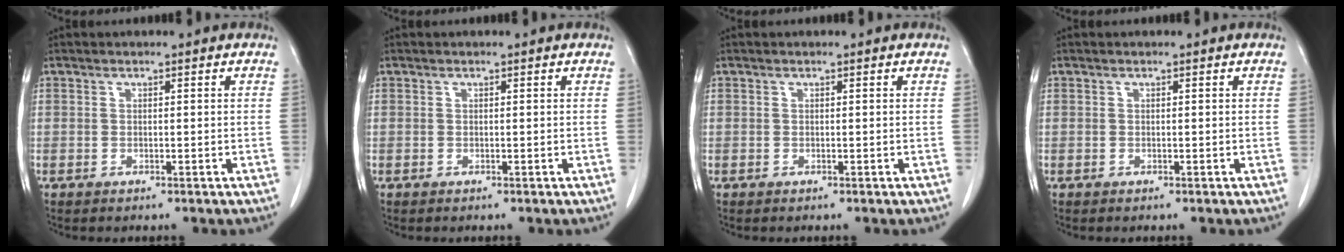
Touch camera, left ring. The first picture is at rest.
{"total": 0.0}
{"total": 0.0}
{"total": 0.0}